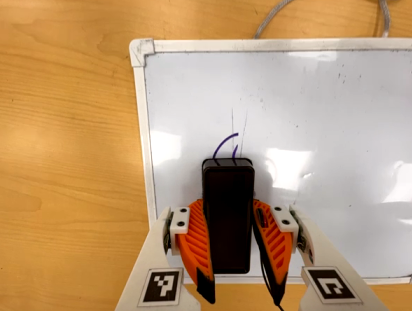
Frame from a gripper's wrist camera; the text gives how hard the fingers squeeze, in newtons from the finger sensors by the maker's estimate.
{"total": 11.6, "left": 11.4, "right": 11.8}